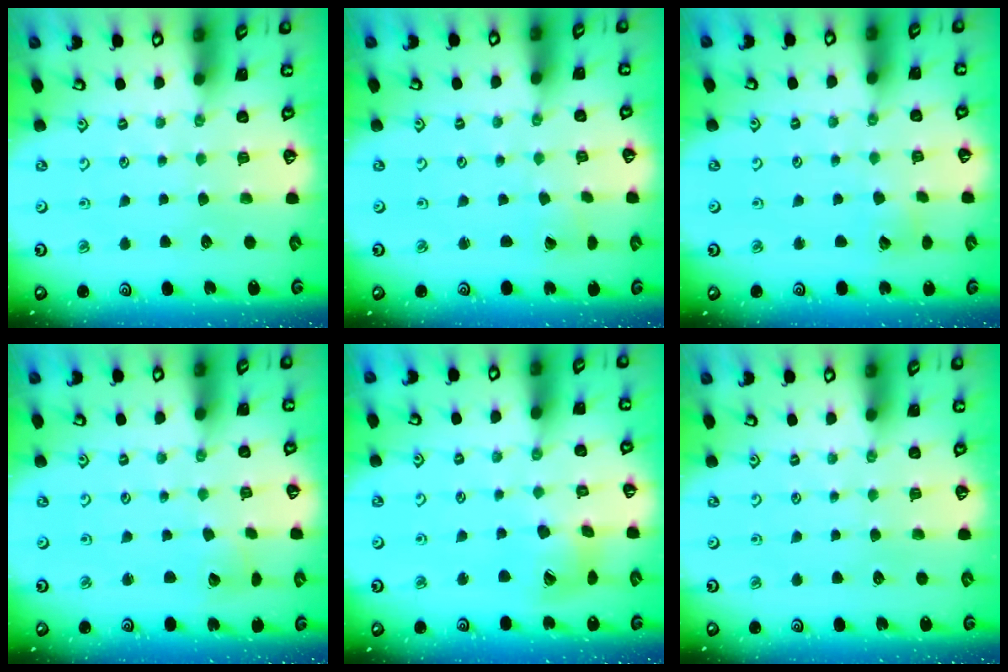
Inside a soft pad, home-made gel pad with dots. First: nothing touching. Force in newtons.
{"total": 1.2, "press": 1.2, "slide": 0.1}
{"total": 5.4, "press": 5.4, "slide": 0.4}
{"total": 2.4, "press": 2.4, "slide": 0.3}
{"total": 12.8, "press": 12.7, "slide": 1.6}
{"total": 0.0}